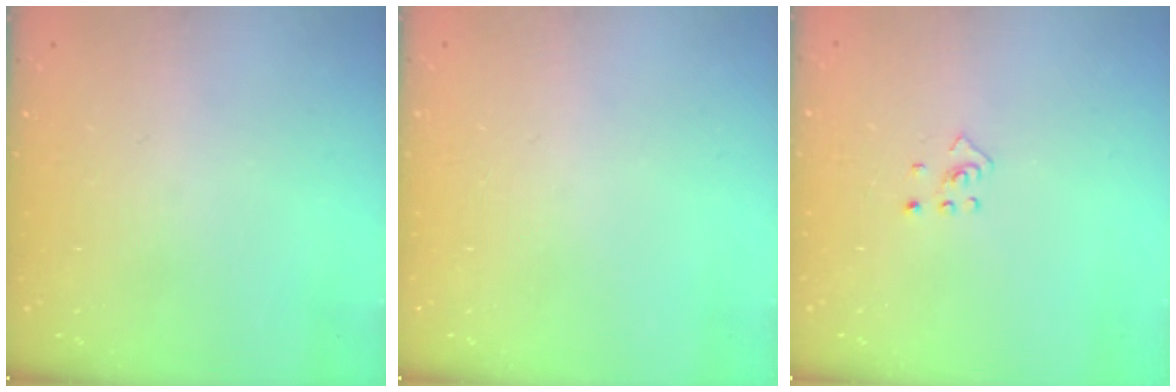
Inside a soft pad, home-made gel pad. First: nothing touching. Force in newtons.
{"total": 0.0}
{"total": 2.5, "press": 2.4, "slide": 0.8}